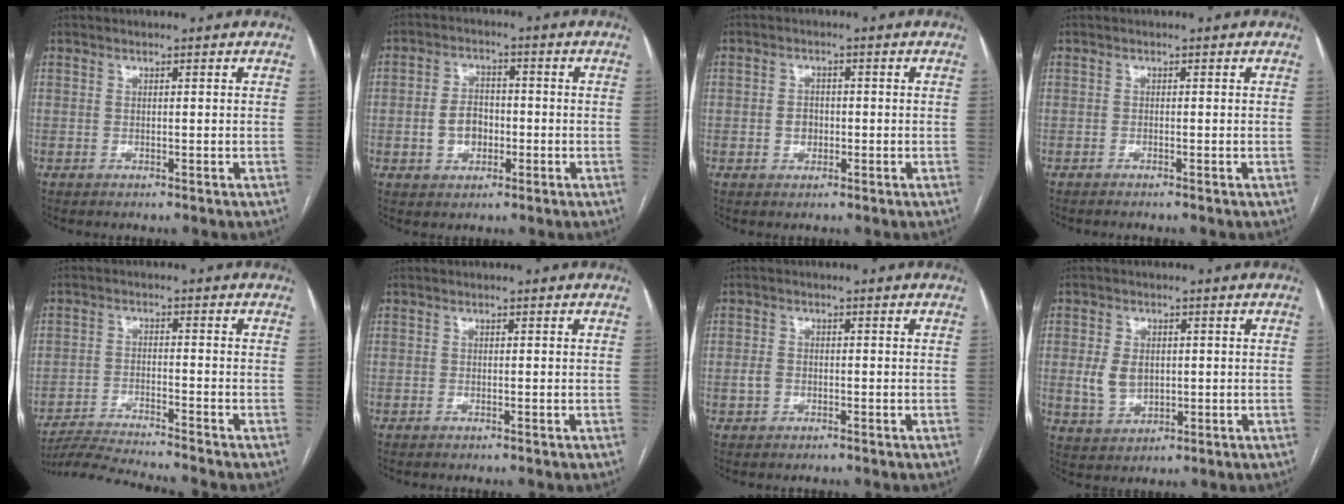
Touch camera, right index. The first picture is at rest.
{"total": 6.6, "force": [-1.4, 4.6, 4.6], "torque": [-0.092, 0.013, -0.022]}
{"total": 2.4, "force": [-0.4, 2.0, 1.3], "torque": [-0.017, 0.005, -0.004]}
{"total": 0.7, "force": [-0.6, 0.0, 0.3], "torque": [-0.005, -0.001, -0.011]}
{"total": 8.6, "force": [-8.2, -1.7, 2.2], "torque": [-0.032, -0.013, -0.147]}
{"total": 0.0}
{"total": 1.8, "force": [-0.5, 1.4, 0.9], "torque": [-0.021, 0.004, -0.008]}
{"total": 5.5, "force": [0.3, 4.0, 3.8], "torque": [-0.081, 0.006, 0.018]}